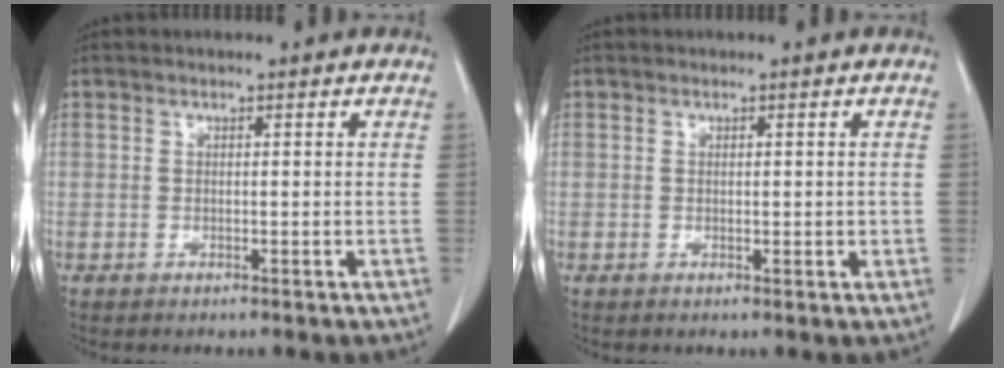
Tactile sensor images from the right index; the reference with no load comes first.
{"total": 1.3, "force": [0.1, 0.8, 1.0], "torque": [-0.013, -0.001, 0.005]}